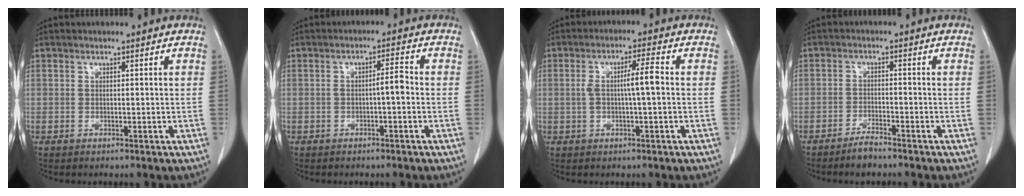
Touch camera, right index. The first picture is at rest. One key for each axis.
{"total": 2.6, "fx": -0.5, "fy": 0.4, "fz": 2.5, "tx": -0.036, "ty": 0.005, "tz": -0.010}
{"total": 4.9, "fx": 0.0, "fy": 0.3, "fz": 4.9, "tx": -0.091, "ty": 0.012, "tz": 0.002}
{"total": 2.9, "fx": -2.6, "fy": 0.4, "fz": 1.4, "tx": -0.025, "ty": -0.001, "tz": -0.047}